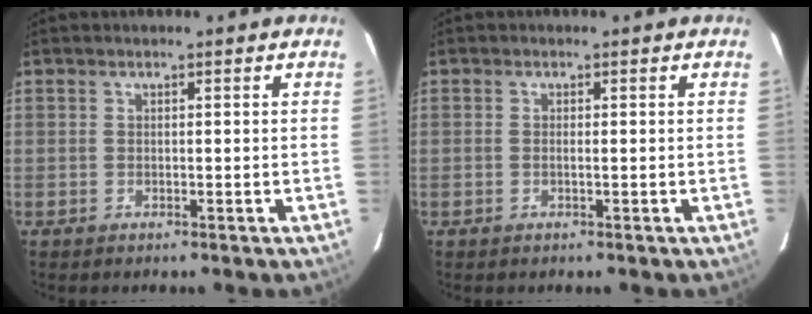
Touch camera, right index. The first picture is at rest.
{"total": 0.7, "force": [-0.2, -0.1, 0.7], "torque": [-0.014, 0.000, -0.005]}